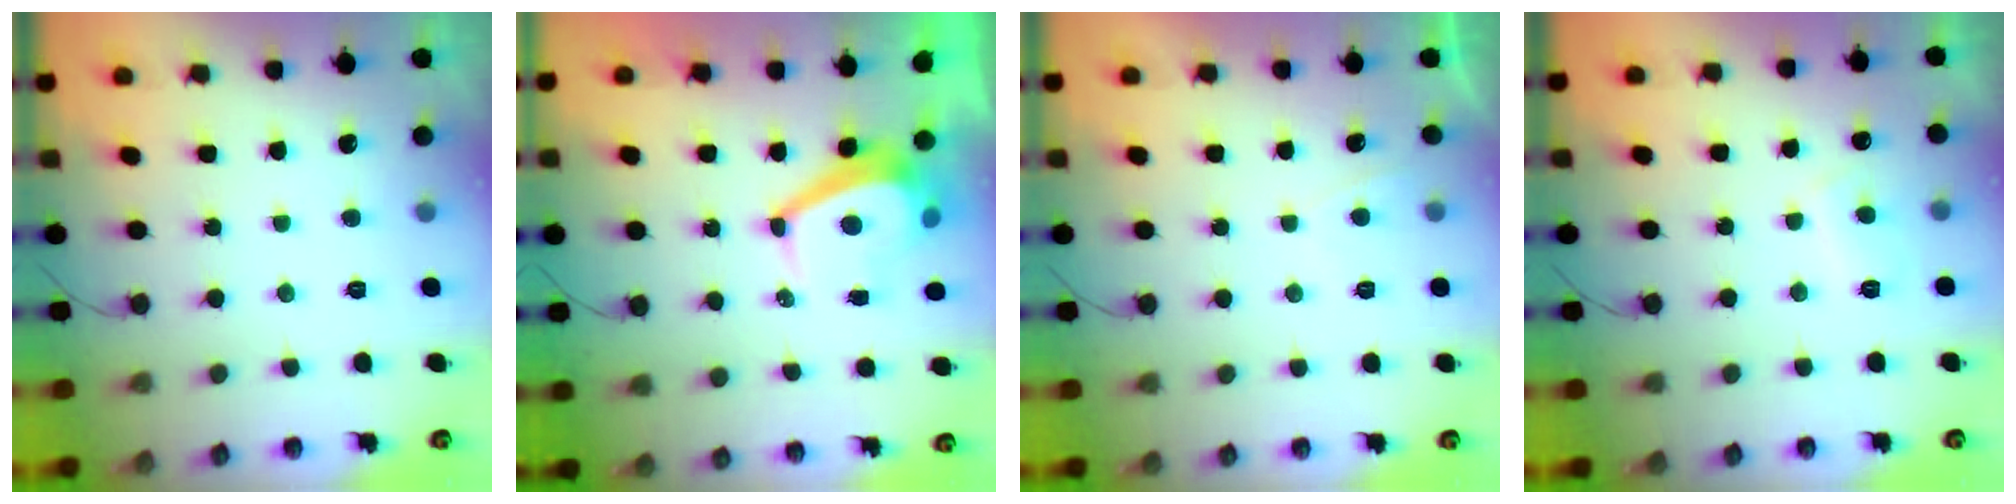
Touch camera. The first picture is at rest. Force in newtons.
{"total": 4.8, "press": 4.8, "slide": 0.3}
{"total": 0.7, "press": 0.4, "slide": 0.5}
{"total": 3.3, "press": 3.2, "slide": 0.9}